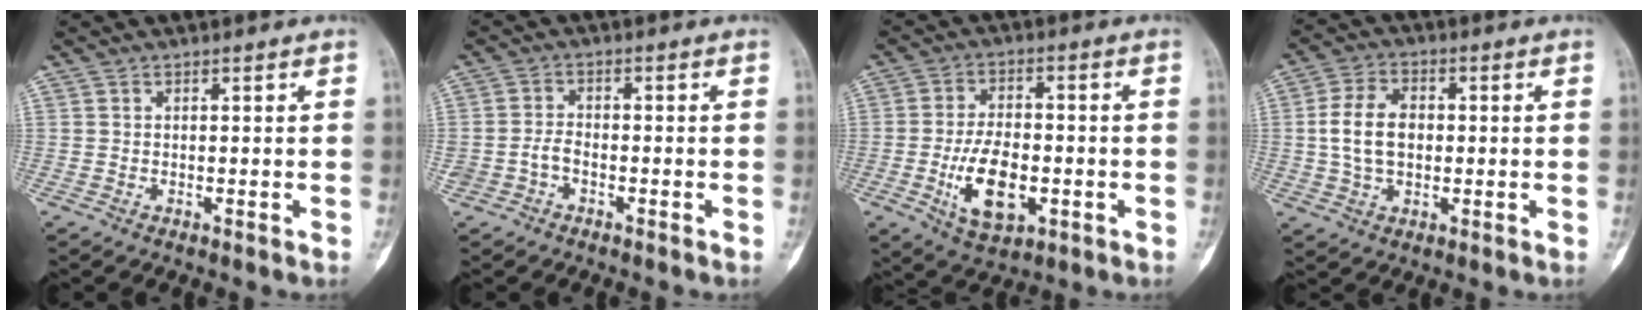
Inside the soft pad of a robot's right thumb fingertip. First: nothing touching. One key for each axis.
{"total": 2.9, "fx": -1.2, "fy": 2.0, "fz": 1.7, "tx": -0.029, "ty": 0.015, "tz": -0.024}
{"total": 11.3, "fx": -2.9, "fy": 6.1, "fz": 9.1, "tx": -0.149, "ty": 0.008, "tz": -0.042}
{"total": 8.9, "fx": 0.2, "fy": 5.9, "fz": 6.7, "tx": -0.119, "ty": 0.012, "tz": 0.002}